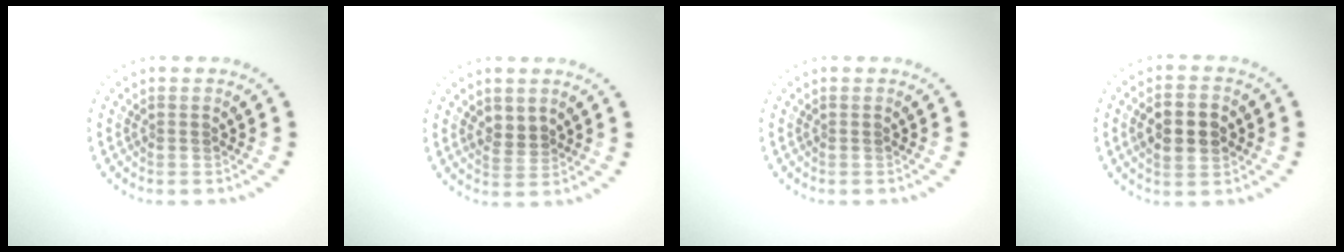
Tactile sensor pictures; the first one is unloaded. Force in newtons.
{"total": 1.8, "press": 1.7, "slide": 0.8}
{"total": 0.0}
{"total": 4.5, "press": 4.4, "slide": 0.3}